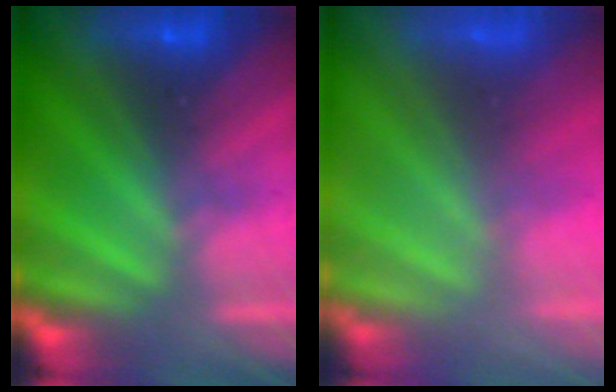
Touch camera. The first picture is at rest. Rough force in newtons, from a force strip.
{"total": 8.3}